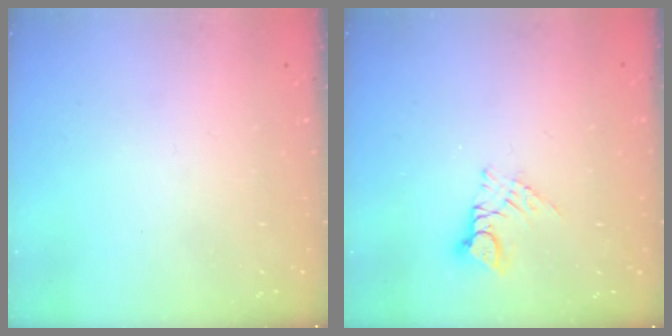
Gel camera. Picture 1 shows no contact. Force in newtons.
{"total": 6.5, "press": 6.5, "slide": 0.6}